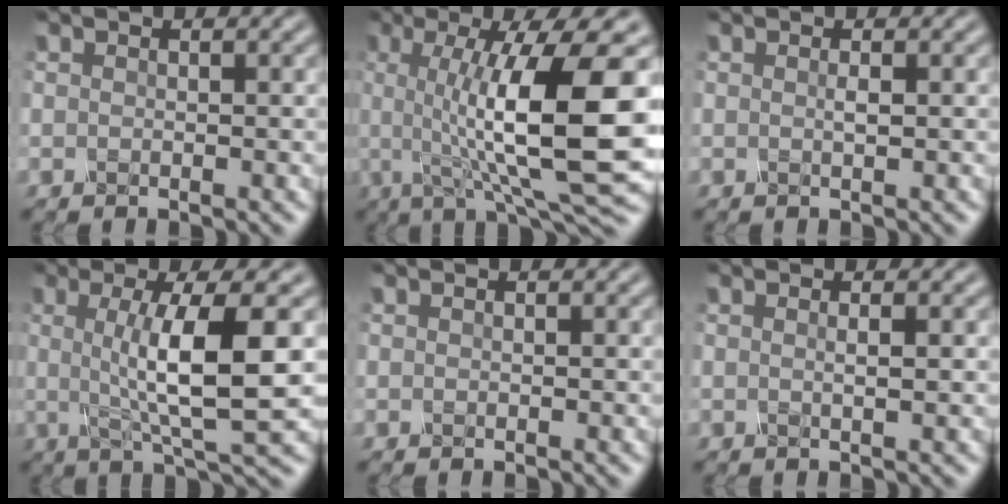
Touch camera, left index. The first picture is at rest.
{"total": 13.1, "force": [0.6, 3.0, 12.8], "torque": [-0.174, 0.005, 0.010]}
{"total": 0.6, "force": [0.1, 0.1, 0.6], "torque": [-0.012, 0.002, 0.000]}
{"total": 8.1, "force": [0.6, 1.6, 7.9], "torque": [-0.118, 0.001, 0.010]}
{"total": 0.0}
{"total": 1.4, "force": [0.2, 0.4, 1.3], "torque": [-0.013, 0.002, -0.006]}